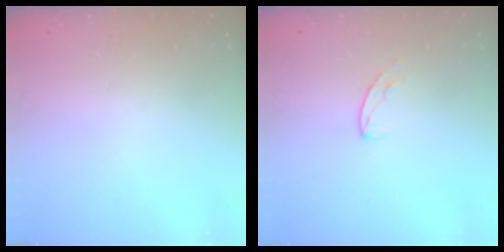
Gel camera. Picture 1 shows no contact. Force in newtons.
{"total": 5.8, "press": 5.8, "slide": 0.4}